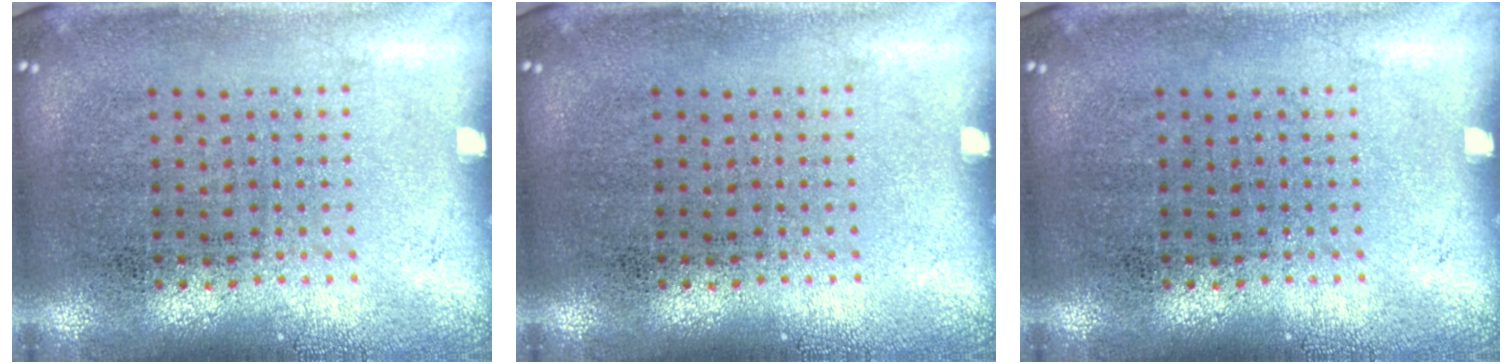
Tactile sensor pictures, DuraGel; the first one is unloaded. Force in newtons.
{"total": 0.0}
{"total": 0.0}